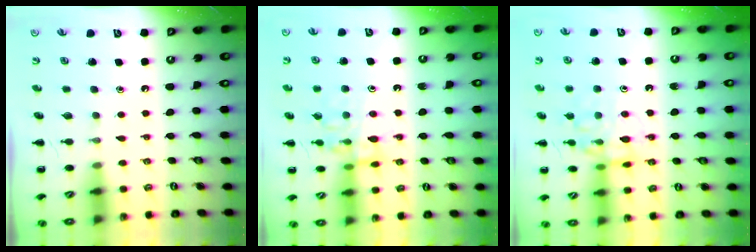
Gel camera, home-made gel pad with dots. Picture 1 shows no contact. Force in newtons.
{"total": 12.0, "press": 12.0, "slide": 1.1}
{"total": 11.7, "press": 11.6, "slide": 1.1}